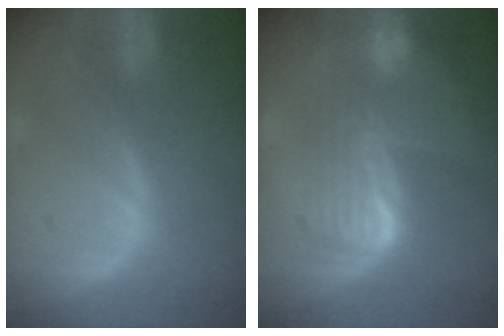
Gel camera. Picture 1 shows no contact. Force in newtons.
{"total": 6.6, "press": 6.5, "slide": 0.8}